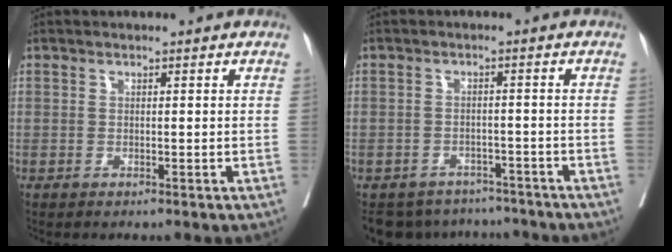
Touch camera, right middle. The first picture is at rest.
{"total": 10.5, "force": [-9.5, 4.2, 1.2], "torque": [-0.023, 0.009, -0.120]}